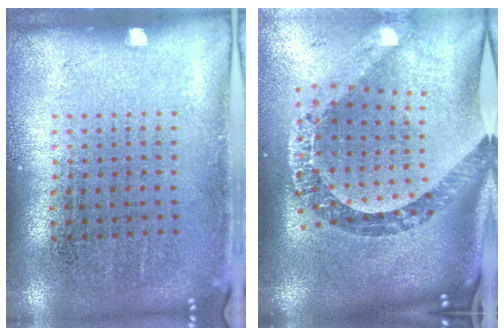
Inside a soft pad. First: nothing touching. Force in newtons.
{"total": 2.6, "press": 1.9, "slide": 1.7}